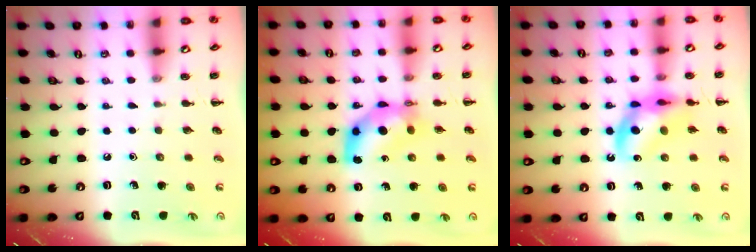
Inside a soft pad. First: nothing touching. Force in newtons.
{"total": 7.1, "press": 7.0, "slide": 1.4}
{"total": 10.4, "press": 9.9, "slide": 3.1}